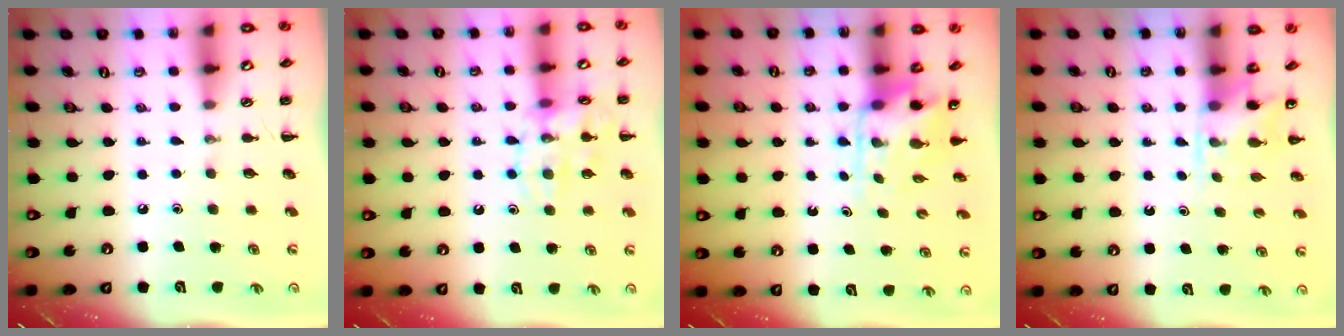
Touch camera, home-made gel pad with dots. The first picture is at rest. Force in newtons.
{"total": 13.1, "press": 13.0, "slide": 1.1}
{"total": 4.6, "press": 4.5, "slide": 0.7}
{"total": 4.5, "press": 4.3, "slide": 1.3}